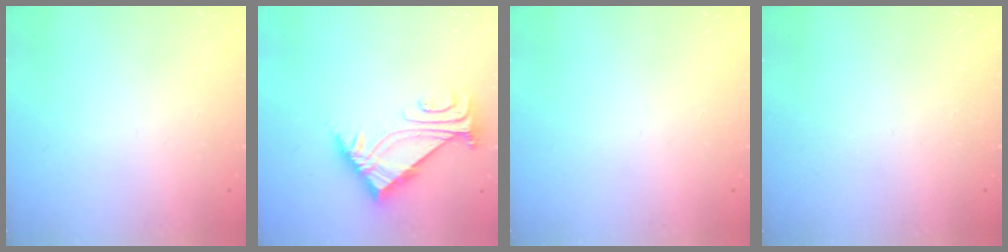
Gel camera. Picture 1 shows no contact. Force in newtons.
{"total": 5.8, "press": 5.7, "slide": 1.1}
{"total": 0.0}
{"total": 0.0}